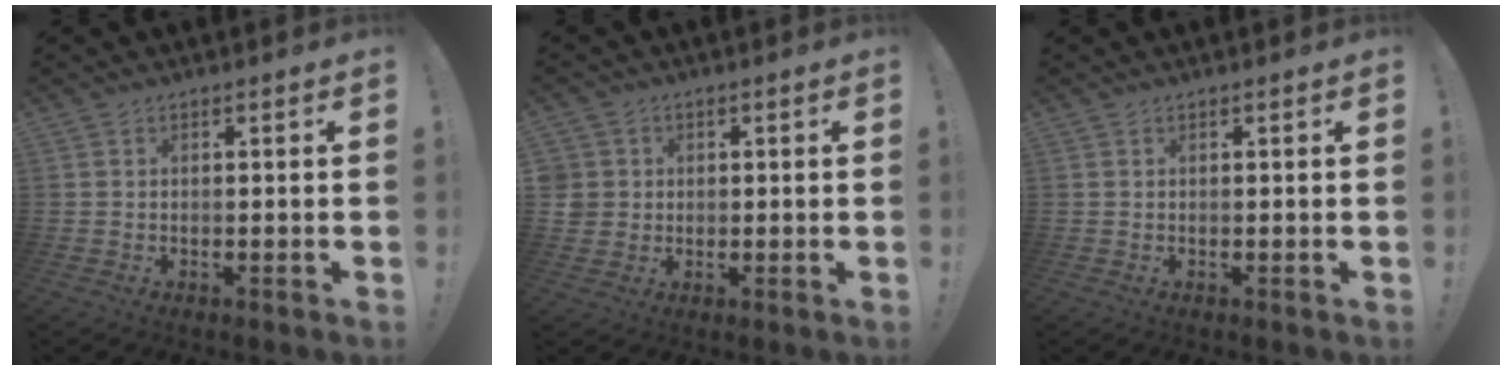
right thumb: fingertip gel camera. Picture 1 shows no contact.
{"total": 4.5, "force": [1.0, 4.3, 0.9], "torque": [-0.017, -0.002, 0.020]}
{"total": 0.0}